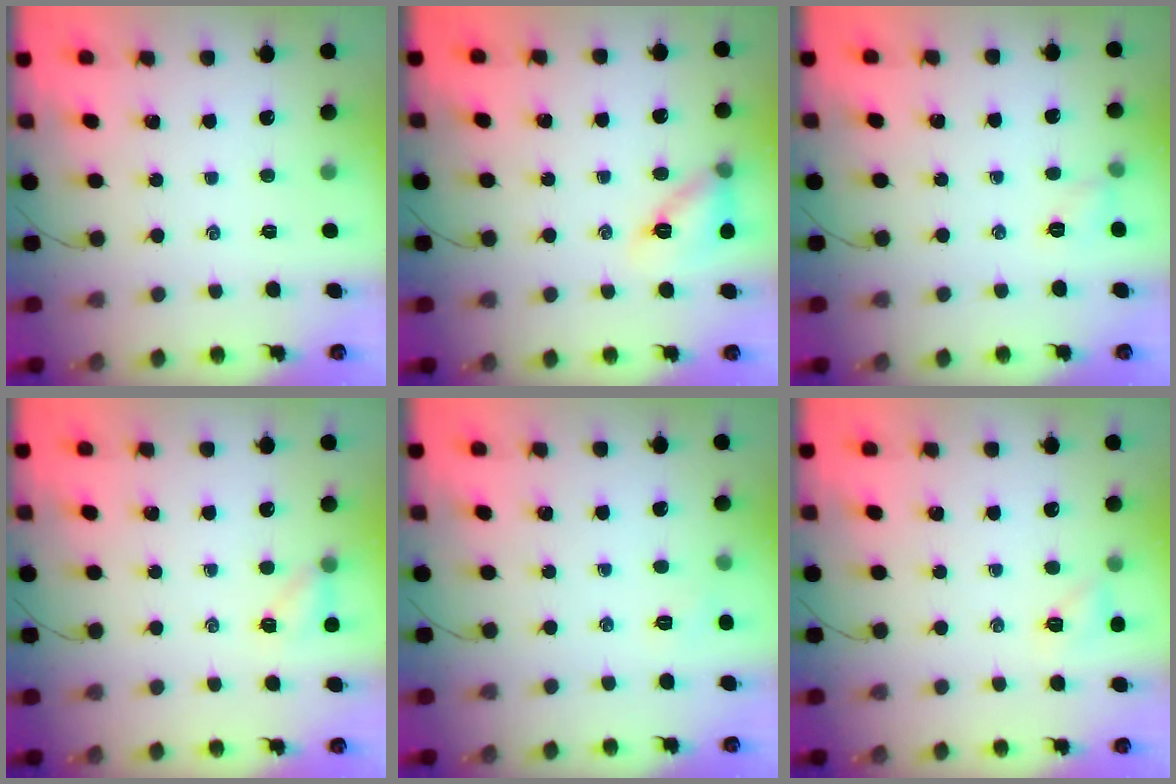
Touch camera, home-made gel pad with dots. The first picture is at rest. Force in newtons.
{"total": 11.1, "press": 10.8, "slide": 2.7}
{"total": 4.7, "press": 4.5, "slide": 1.1}
{"total": 4.8, "press": 4.5, "slide": 1.5}
{"total": 3.8, "press": 3.7, "slide": 0.8}
{"total": 5.8, "press": 5.6, "slide": 1.4}